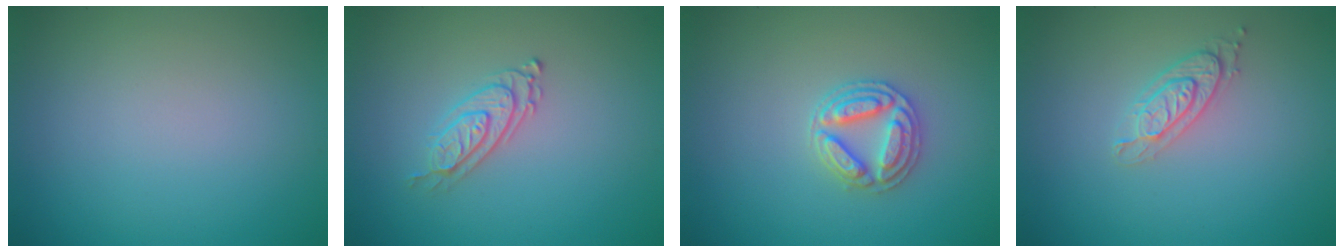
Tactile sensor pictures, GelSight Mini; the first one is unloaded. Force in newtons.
{"total": 2.4, "press": 2.0, "slide": 1.4}
{"total": 3.1, "press": 3.0, "slide": 0.7}
{"total": 2.1, "press": 2.1, "slide": 0.4}